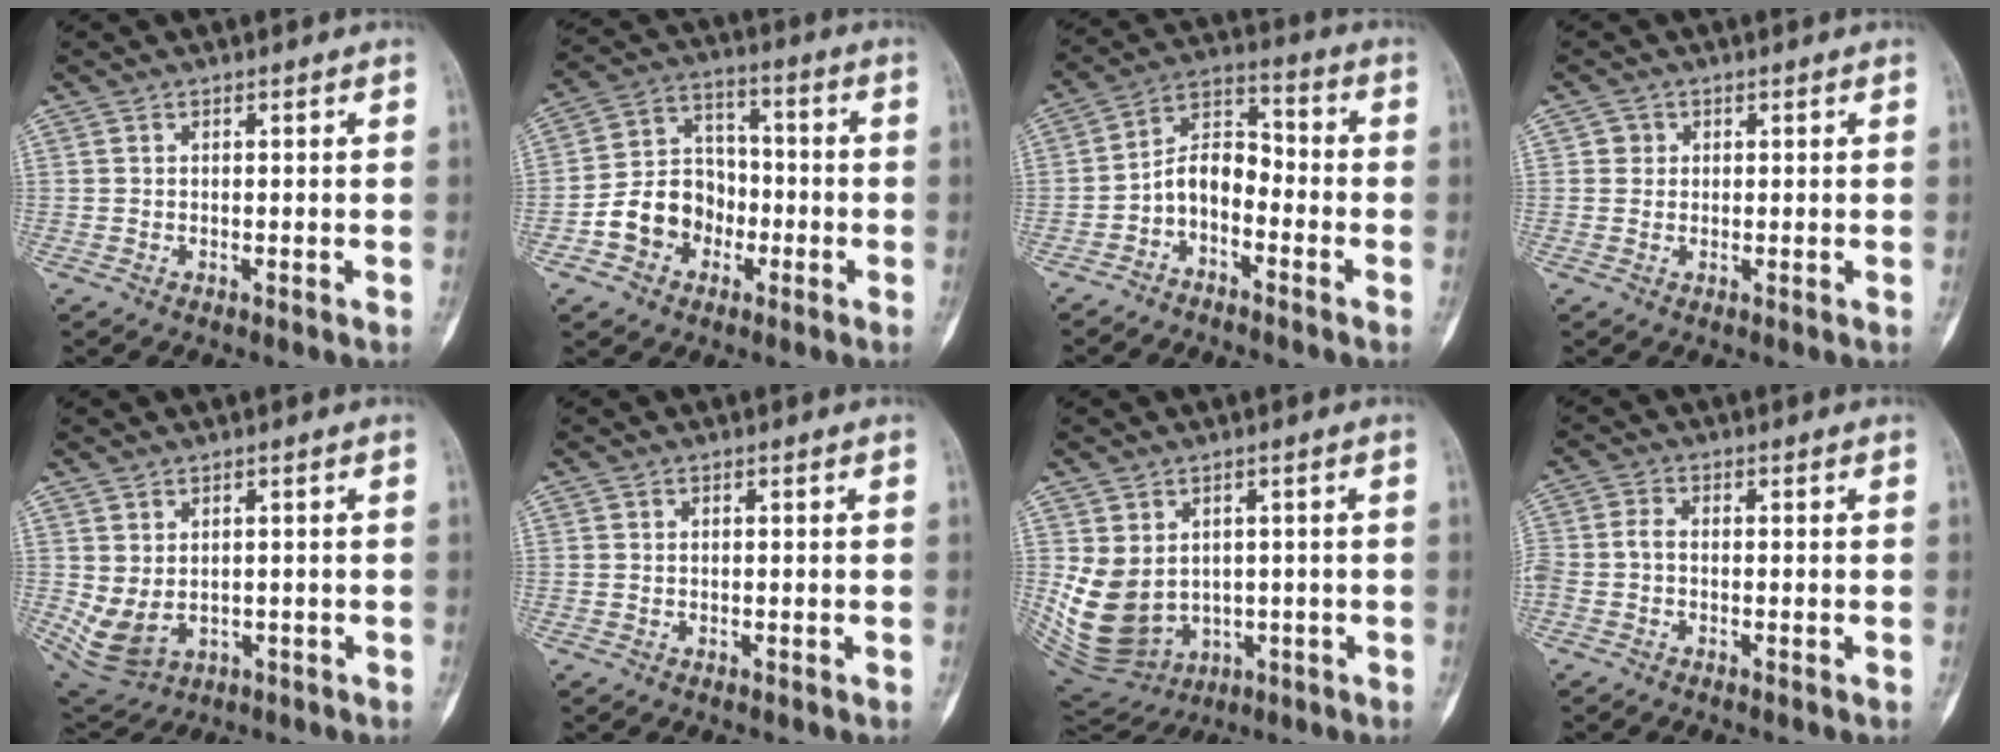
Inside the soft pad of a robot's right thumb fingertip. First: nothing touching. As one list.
[{"total": 11.4, "force": [-3.9, 9.5, 5.0], "torque": [-0.052, 0.046, -0.071]}, {"total": 8.1, "force": [-3.5, 4.9, 5.4], "torque": [-0.084, 0.062, -0.077]}, {"total": 1.6, "force": [0.4, 1.6, 0.2], "torque": [0.006, 0.002, 0.002]}, {"total": 7.0, "force": [-0.2, 5.0, 4.9], "torque": [-0.093, -0.002, 0.021]}, {"total": 0.0}, {"total": 12.6, "force": [-0.4, 10.3, 7.3], "torque": [-0.127, -0.001, 0.030]}, {"total": 3.0, "force": [-1.1, 1.6, 2.3], "torque": [-0.066, 0.008, -0.027]}]